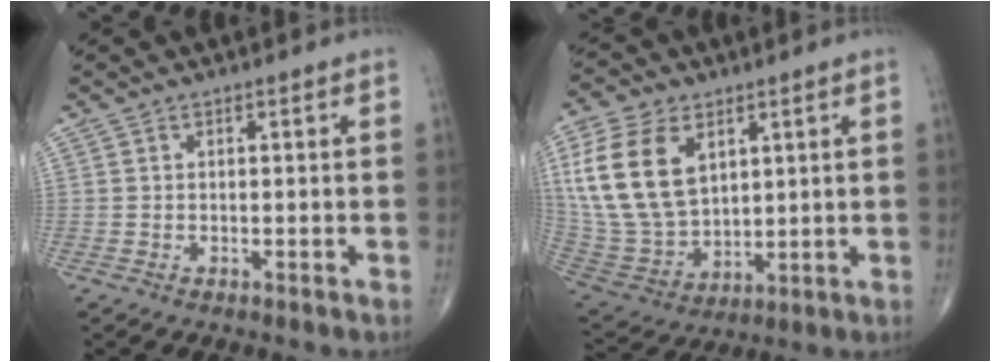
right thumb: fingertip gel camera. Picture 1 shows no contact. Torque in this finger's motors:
{"motor_torque": [-1.03, 1.93, 1.49, 1.28, 0.56]}